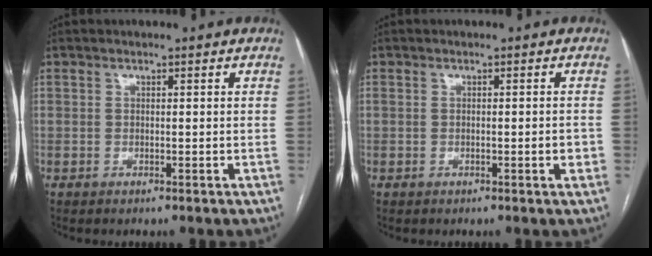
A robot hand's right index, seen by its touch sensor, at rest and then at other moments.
{"total": 1.8, "force": [-0.4, 0.3, 1.7], "torque": [-0.028, 0.003, -0.003]}